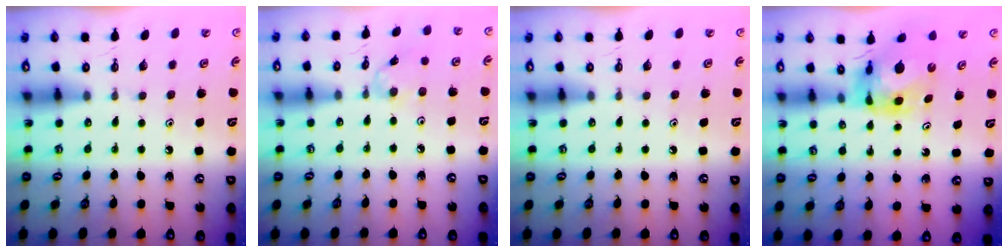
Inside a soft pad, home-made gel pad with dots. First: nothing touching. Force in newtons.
{"total": 0.9, "press": 0.9, "slide": 0.3}
{"total": 0.0}
{"total": 6.6, "press": 6.6, "slide": 0.6}